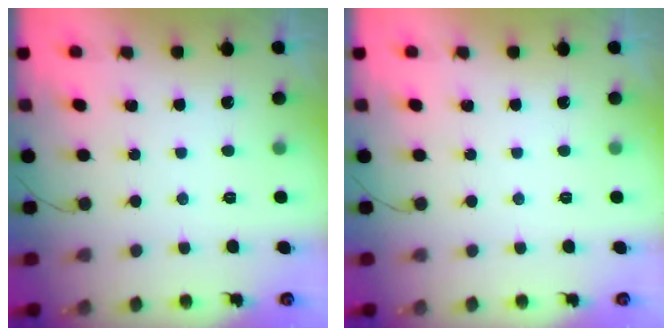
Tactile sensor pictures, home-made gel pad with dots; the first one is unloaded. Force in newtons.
{"total": 0.0}